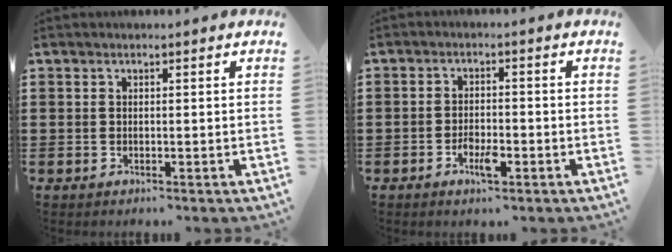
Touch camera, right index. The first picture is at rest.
{"total": 3.3, "force": [-1.7, 1.3, 2.5], "torque": [-0.051, 0.001, -0.032]}